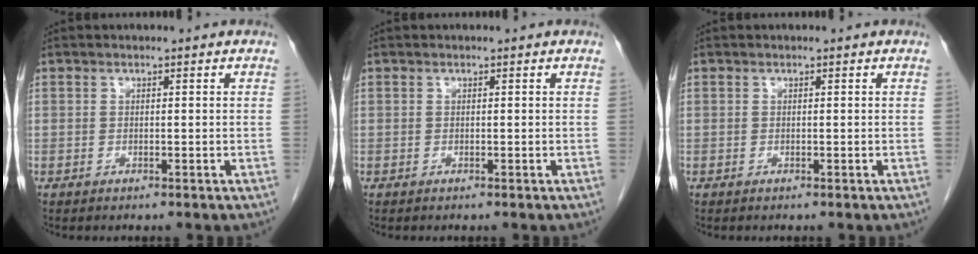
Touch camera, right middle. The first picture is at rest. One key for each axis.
{"total": 0.0}
{"total": 0.0}